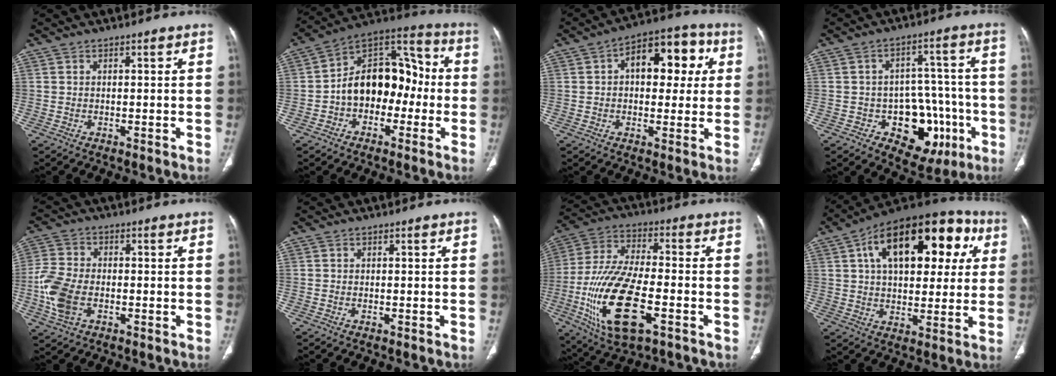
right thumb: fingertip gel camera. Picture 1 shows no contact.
{"total": 16.2, "force": [-2.3, 11.1, 11.6], "torque": [-0.140, 0.055, -0.047]}
{"total": 13.9, "force": [3.1, 8.3, 10.7], "torque": [-0.103, 0.027, 0.039]}
{"total": 14.9, "force": [-5.1, 10.0, 9.8], "torque": [-0.073, 0.041, -0.057]}
{"total": 9.4, "force": [-2.3, 5.8, 6.9], "torque": [-0.163, 0.007, -0.048]}
{"total": 0.0}
{"total": 20.7, "force": [-6.5, 8.7, 17.7], "torque": [-0.361, 0.012, -0.107]}
{"total": 25.1, "force": [7.9, 13.3, 19.8], "torque": [-0.265, 0.031, 0.115]}